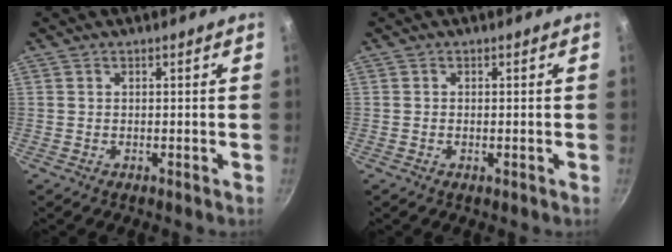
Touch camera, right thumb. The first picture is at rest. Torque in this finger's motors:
{"motor_torque": [-0.48, -0.07, -0.25, 0.02, 0.05]}